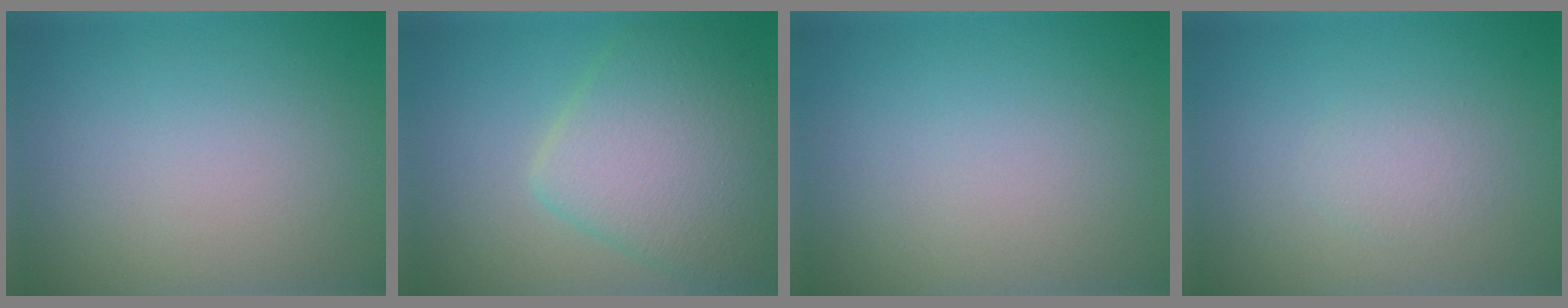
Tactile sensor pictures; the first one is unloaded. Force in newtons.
{"total": 7.0, "press": 7.0, "slide": 0.3}
{"total": 0.0}
{"total": 1.2, "press": 1.2, "slide": 0.0}